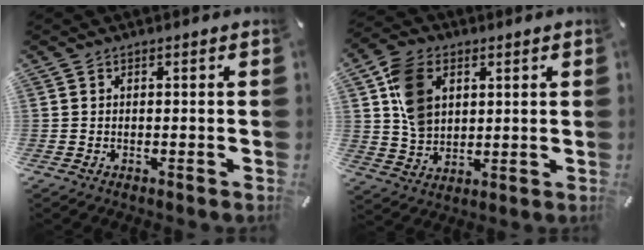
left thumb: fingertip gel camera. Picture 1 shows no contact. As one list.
[{"total": 10.7, "force": [3.3, 8.3, 5.8], "torque": [-0.126, 0.011, 0.067]}]